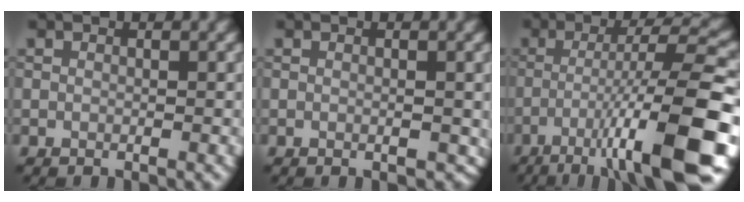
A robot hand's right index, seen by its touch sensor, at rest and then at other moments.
{"total": 1.1, "force": [-0.1, 0.6, 0.9], "torque": [-0.008, -0.002, 0.001]}
{"total": 12.4, "force": [-5.1, 1.8, 11.1], "torque": [-0.162, 0.013, -0.078]}